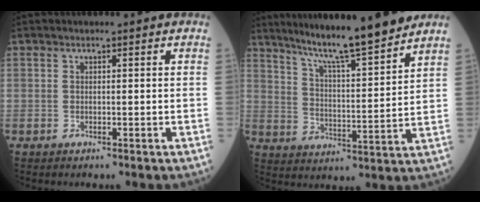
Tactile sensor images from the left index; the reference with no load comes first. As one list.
[{"total": 14.4, "force": [12.5, -0.8, 7.1], "torque": [-0.117, -0.001, 0.196]}]